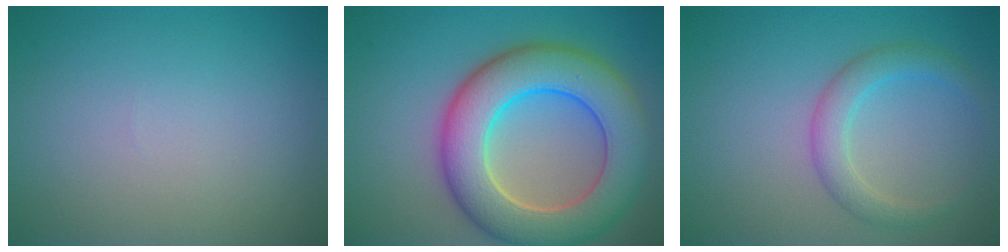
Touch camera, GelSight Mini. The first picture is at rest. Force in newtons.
{"total": 10.4, "press": 10.4, "slide": 0.6}
{"total": 3.0, "press": 3.0, "slide": 0.1}